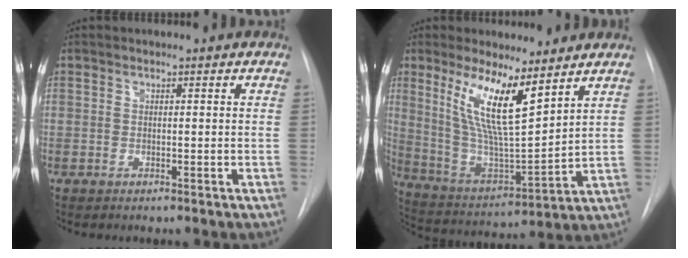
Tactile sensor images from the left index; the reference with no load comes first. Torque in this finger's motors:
{"motor_torque": [1.52, -0.61, 1.03, 0.21]}